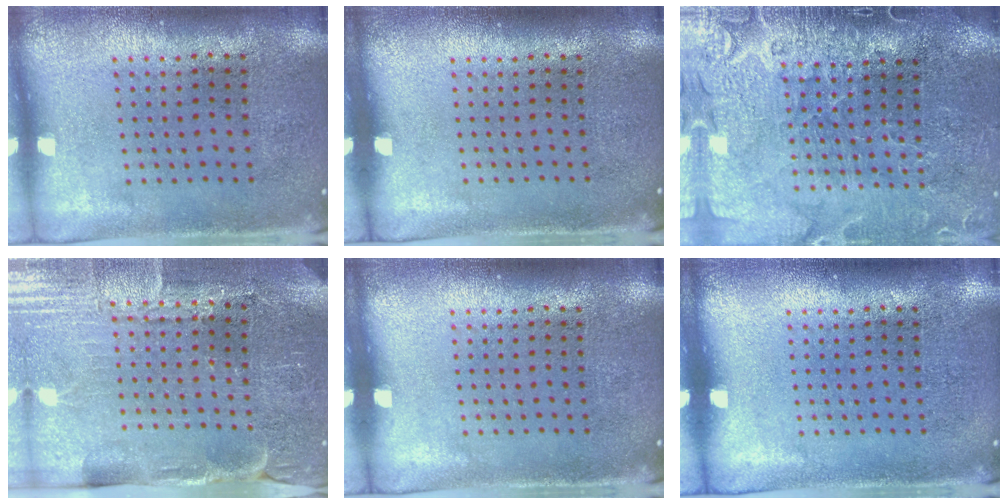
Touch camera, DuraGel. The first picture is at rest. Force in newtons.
{"total": 0.0}
{"total": 3.9, "press": 3.6, "slide": 1.5}
{"total": 3.7, "press": 3.6, "slide": 0.4}
{"total": 0.0}
{"total": 0.0}